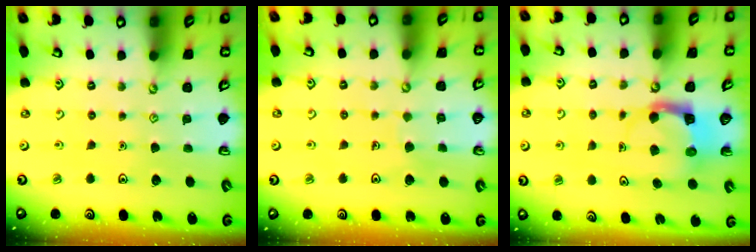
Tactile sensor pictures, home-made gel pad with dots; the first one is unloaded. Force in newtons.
{"total": 3.2, "press": 3.2, "slide": 0.2}
{"total": 3.9, "press": 3.9, "slide": 0.3}